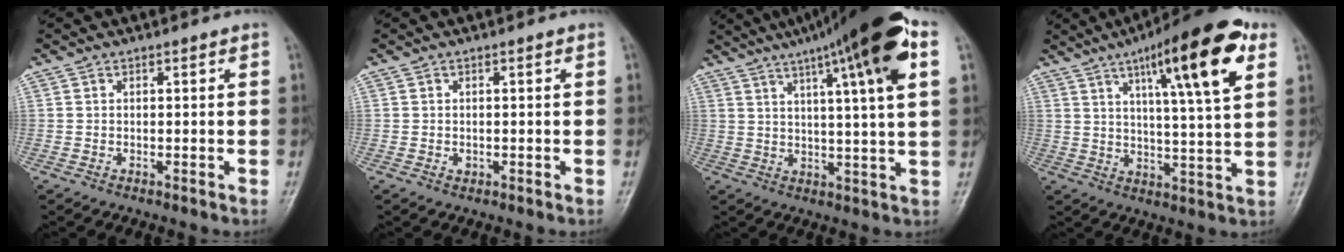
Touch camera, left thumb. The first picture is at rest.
{"total": 0.8, "force": [-0.3, 0.6, 0.5], "torque": [-0.008, 0.006, -0.002]}
{"total": 19.1, "force": [9.3, 2.1, 16.6], "torque": [-0.249, 0.002, 0.132]}
{"total": 18.6, "force": [8.5, 3.6, 16.1], "torque": [-0.226, -0.021, 0.124]}